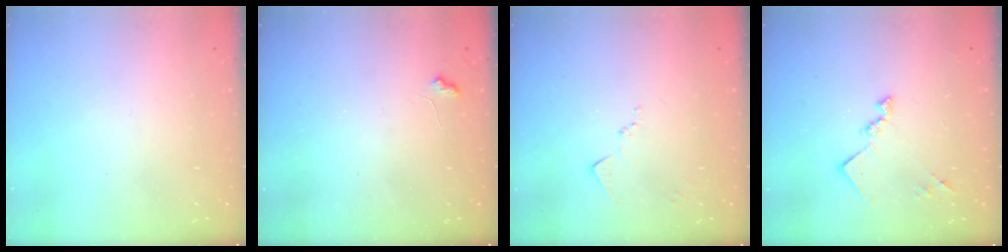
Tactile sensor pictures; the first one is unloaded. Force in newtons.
{"total": 4.5, "press": 4.5, "slide": 0.6}
{"total": 7.8, "press": 7.8, "slide": 0.5}
{"total": 10.8, "press": 10.8, "slide": 0.4}